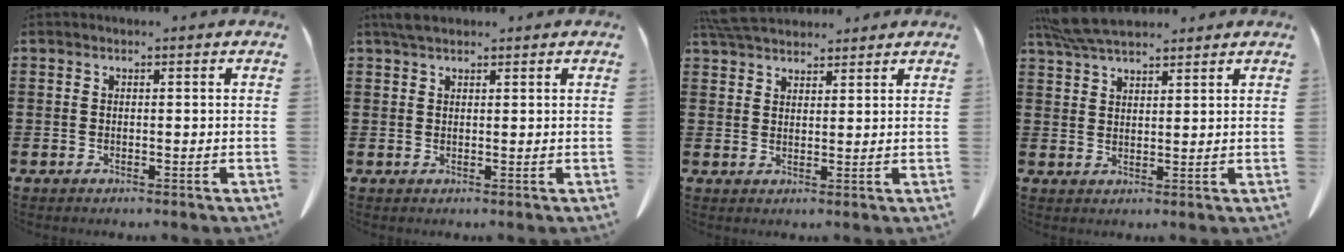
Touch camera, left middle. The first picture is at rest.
{"total": 2.1, "force": [1.8, 0.7, 0.9], "torque": [-0.024, 0.002, 0.035]}
{"total": 5.1, "force": [4.7, 1.1, 1.4], "torque": [-0.040, -0.007, 0.093]}
{"total": 5.9, "force": [5.1, 1.4, 2.6], "torque": [-0.065, -0.008, 0.099]}